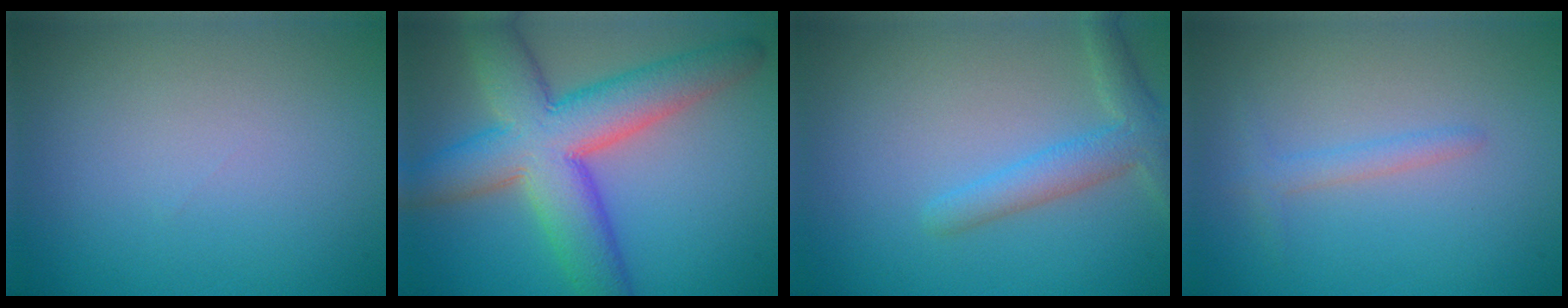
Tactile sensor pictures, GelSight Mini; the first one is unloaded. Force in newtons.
{"total": 10.2, "press": 10.2, "slide": 0.6}
{"total": 3.2, "press": 3.2, "slide": 0.2}
{"total": 1.5, "press": 1.5, "slide": 0.1}